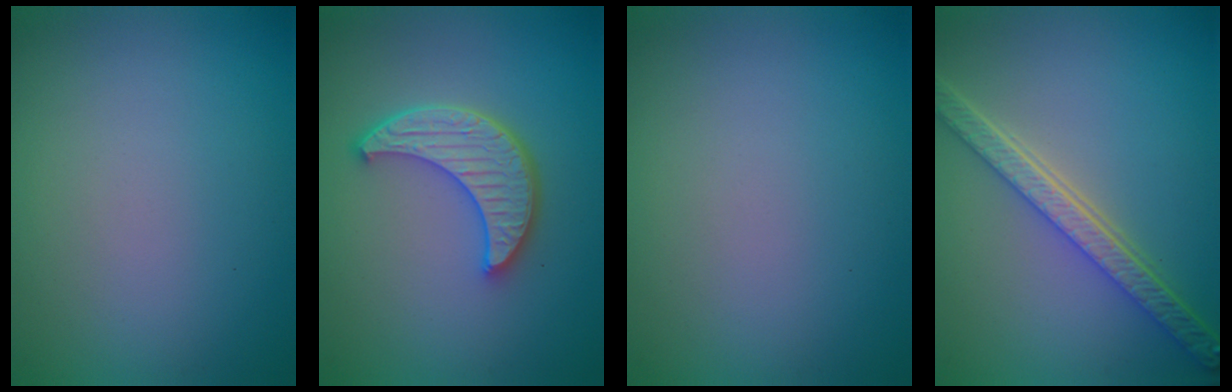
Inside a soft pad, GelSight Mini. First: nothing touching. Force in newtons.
{"total": 4.9, "press": 3.9, "slide": 2.9}
{"total": 0.0}
{"total": 5.3, "press": 4.0, "slide": 3.4}